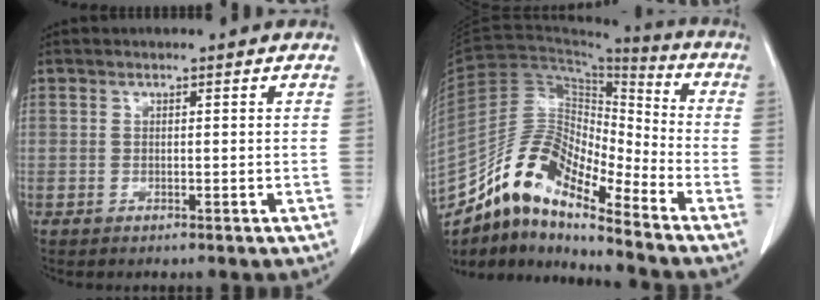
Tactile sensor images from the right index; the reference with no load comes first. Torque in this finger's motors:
{"motor_torque": [0.26, -0.33, 0.66, 0.09]}